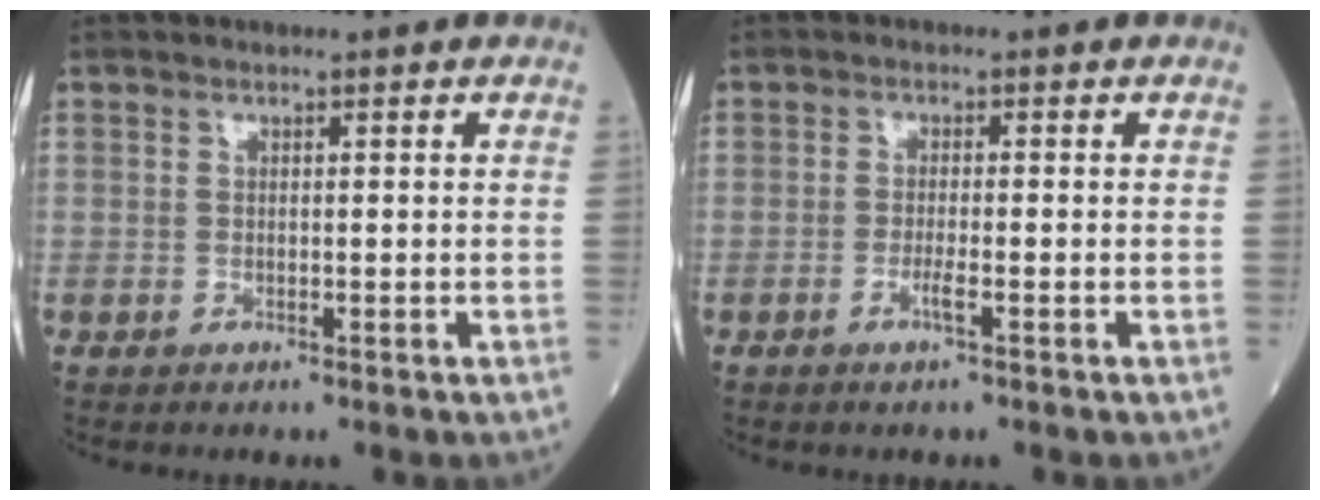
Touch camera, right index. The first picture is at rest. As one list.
[{"total": 2.0, "force": [-1.1, -0.1, 1.7], "torque": [-0.031, -0.003, -0.024]}]